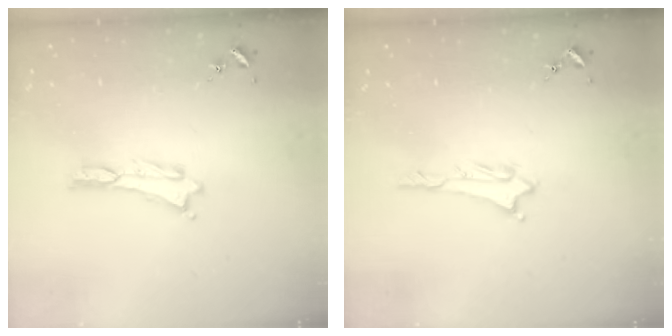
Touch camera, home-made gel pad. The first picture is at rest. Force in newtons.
{"total": 1.2, "press": 1.2, "slide": 0.1}